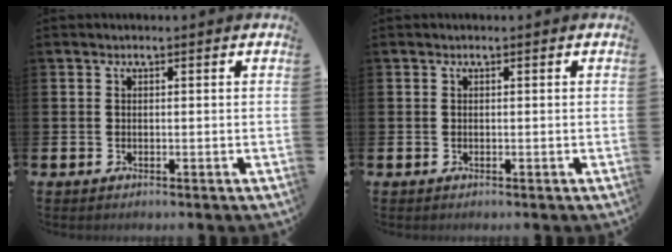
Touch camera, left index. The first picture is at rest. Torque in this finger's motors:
{"motor_torque": [0.00, 0.00, 0.03, -0.01]}